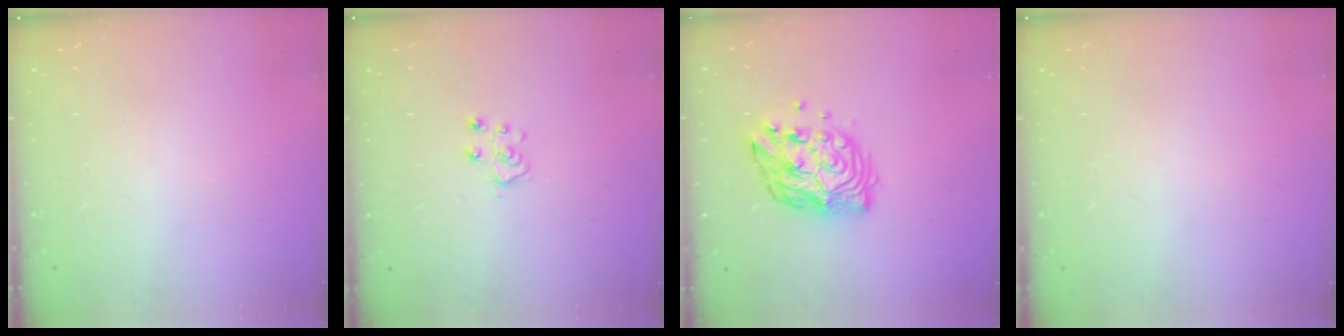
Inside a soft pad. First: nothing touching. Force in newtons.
{"total": 5.7, "press": 5.7, "slide": 0.5}
{"total": 11.7, "press": 11.7, "slide": 1.1}
{"total": 0.0}